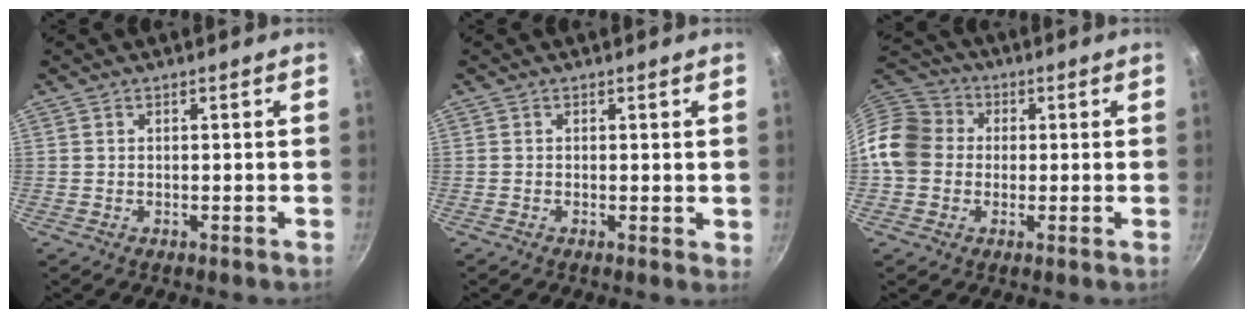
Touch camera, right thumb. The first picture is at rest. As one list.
[{"total": 1.1, "force": [0.1, 0.5, 1.0], "torque": [-0.012, -0.003, -0.001]}, {"total": 10.8, "force": [0.1, 9.4, 5.3], "torque": [-0.070, 0.024, -0.019]}]